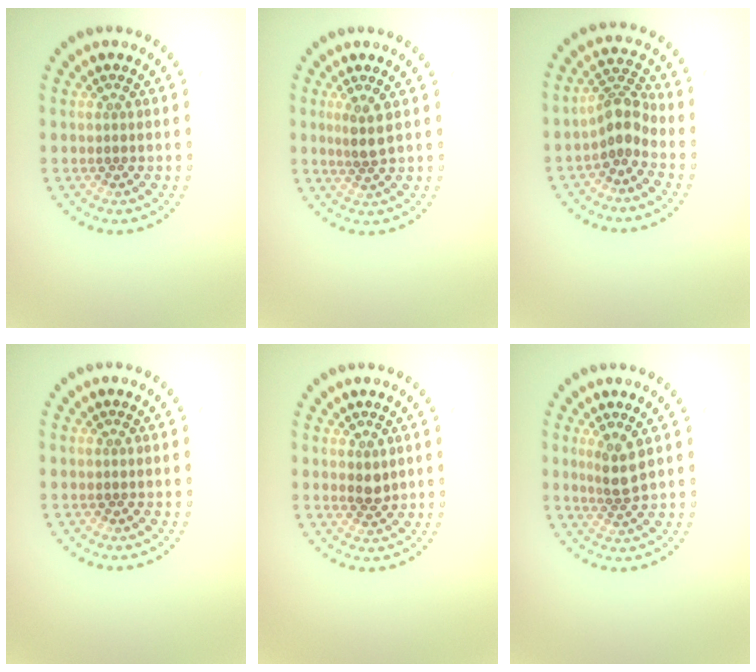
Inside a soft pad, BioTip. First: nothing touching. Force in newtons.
{"total": 2.0, "press": 1.5, "slide": 1.4}
{"total": 2.9, "press": 2.2, "slide": 1.8}
{"total": 0.0}
{"total": 1.3, "press": 1.2, "slide": 0.3}
{"total": 2.3, "press": 1.7, "slide": 1.4}